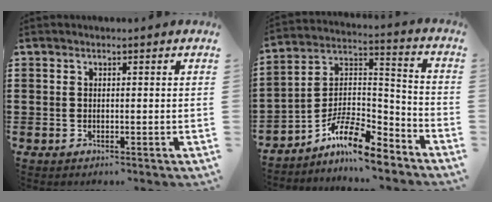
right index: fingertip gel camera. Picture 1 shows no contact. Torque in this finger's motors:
{"motor_torque": [0.02, 0.08, 0.03, -0.08]}